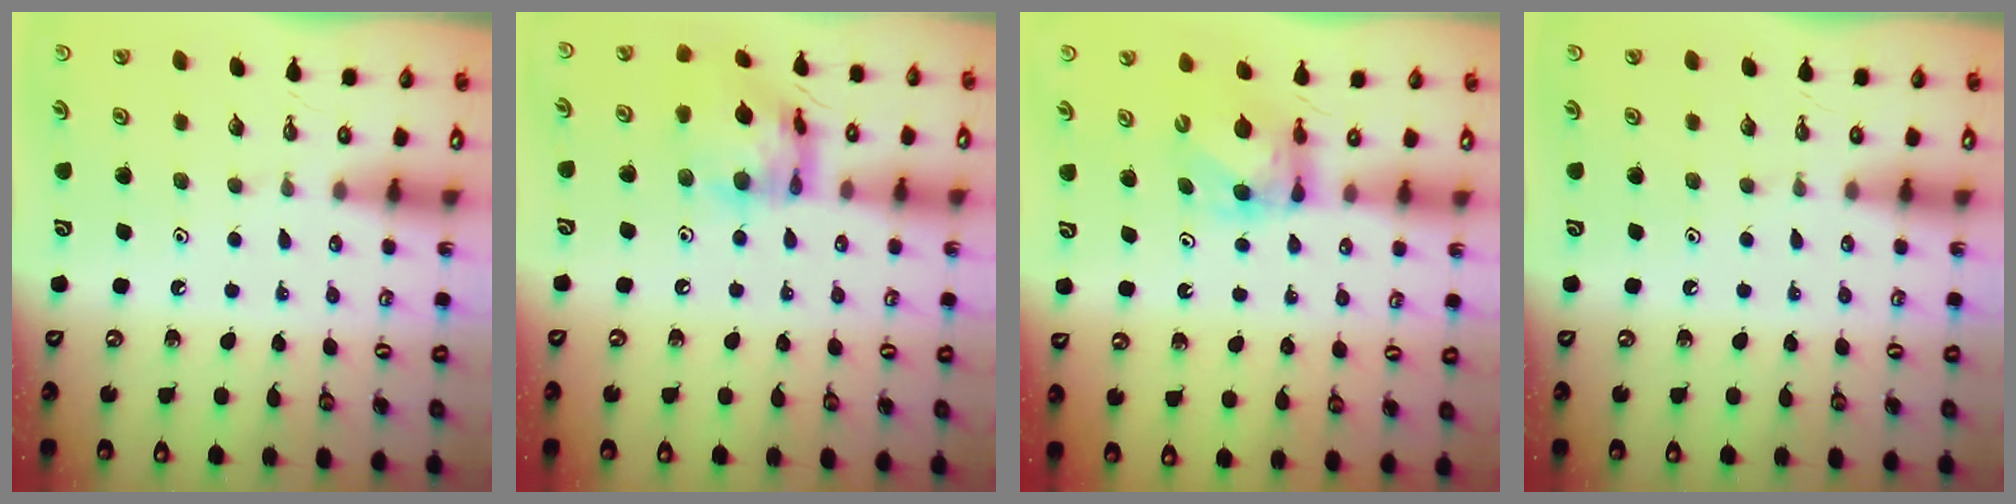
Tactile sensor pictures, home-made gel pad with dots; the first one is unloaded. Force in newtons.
{"total": 15.2, "press": 15.2, "slide": 1.3}
{"total": 5.7, "press": 5.7, "slide": 0.2}
{"total": 0.0}